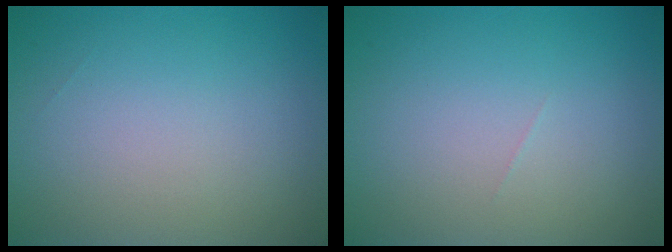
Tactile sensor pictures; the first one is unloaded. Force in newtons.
{"total": 0.0}